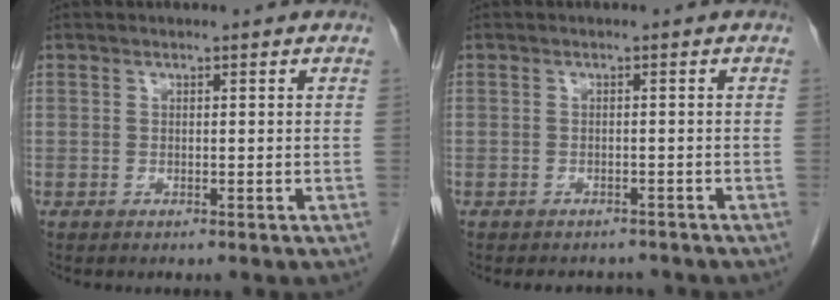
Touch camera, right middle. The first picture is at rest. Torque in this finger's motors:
{"motor_torque": [0.03, -0.02, 0.00, 0.00]}